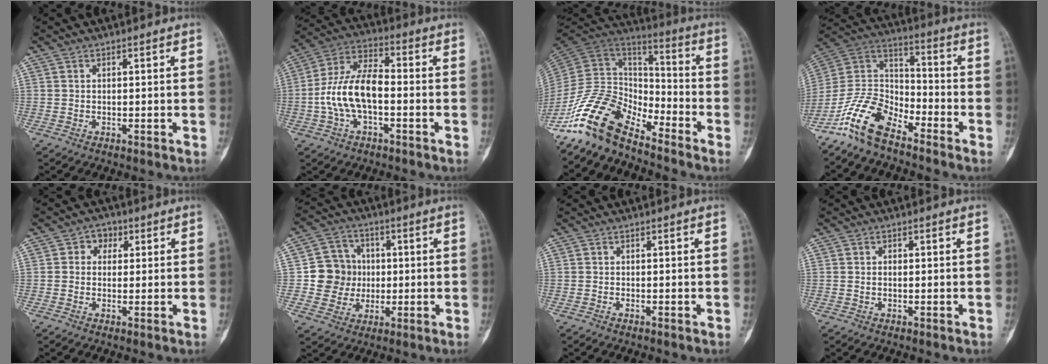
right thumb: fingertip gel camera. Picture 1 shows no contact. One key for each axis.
{"total": 12.3, "fx": -2.0, "fy": 6.2, "fz": 10.4, "tx": -0.205, "ty": 0.041, "tz": -0.043}
{"total": 14.4, "fx": -11.3, "fy": 6.1, "fz": 6.4, "tx": -0.105, "ty": 0.098, "tz": -0.230}
{"total": 12.9, "fx": -9.6, "fy": 5.5, "fz": 6.7, "tx": -0.123, "ty": 0.075, "tz": -0.196}
{"total": 3.8, "fx": 1.0, "fy": 3.3, "fz": 1.6, "tx": 0.002, "ty": 0.006, "tz": 0.006}
{"total": 9.7, "fx": -0.1, "fy": 9.2, "fz": 2.9, "tx": -0.007, "ty": 0.015, "tz": -0.003}
{"total": 0.0}
{"total": 0.8, "fx": 0.0, "fy": 0.5, "fz": 0.6, "tx": -0.010, "ty": 0.004, "tz": 0.000}